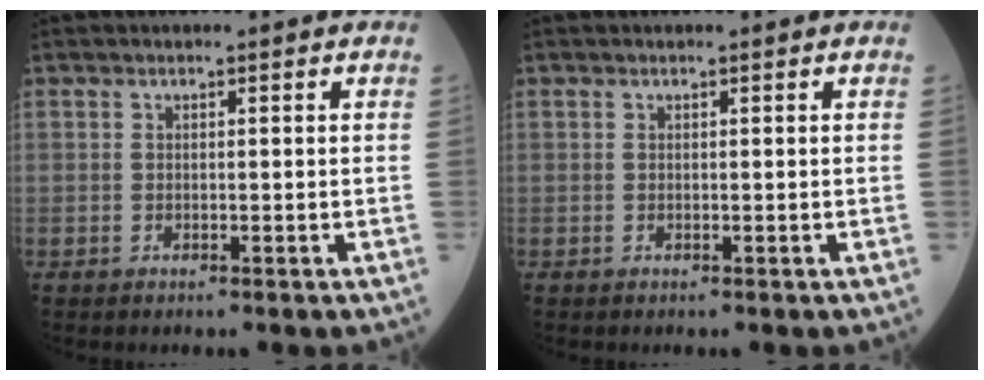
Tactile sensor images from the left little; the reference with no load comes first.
{"total": 0.0}